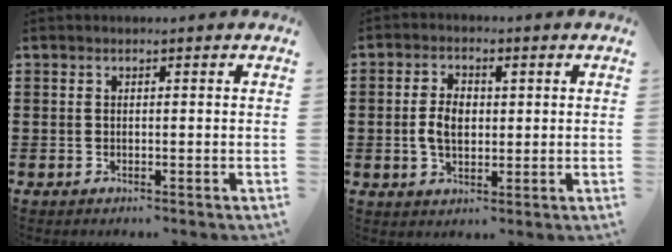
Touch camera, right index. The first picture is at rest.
{"total": 4.4, "force": [0.1, 2.7, 3.5], "torque": [-0.079, 0.008, -0.003]}